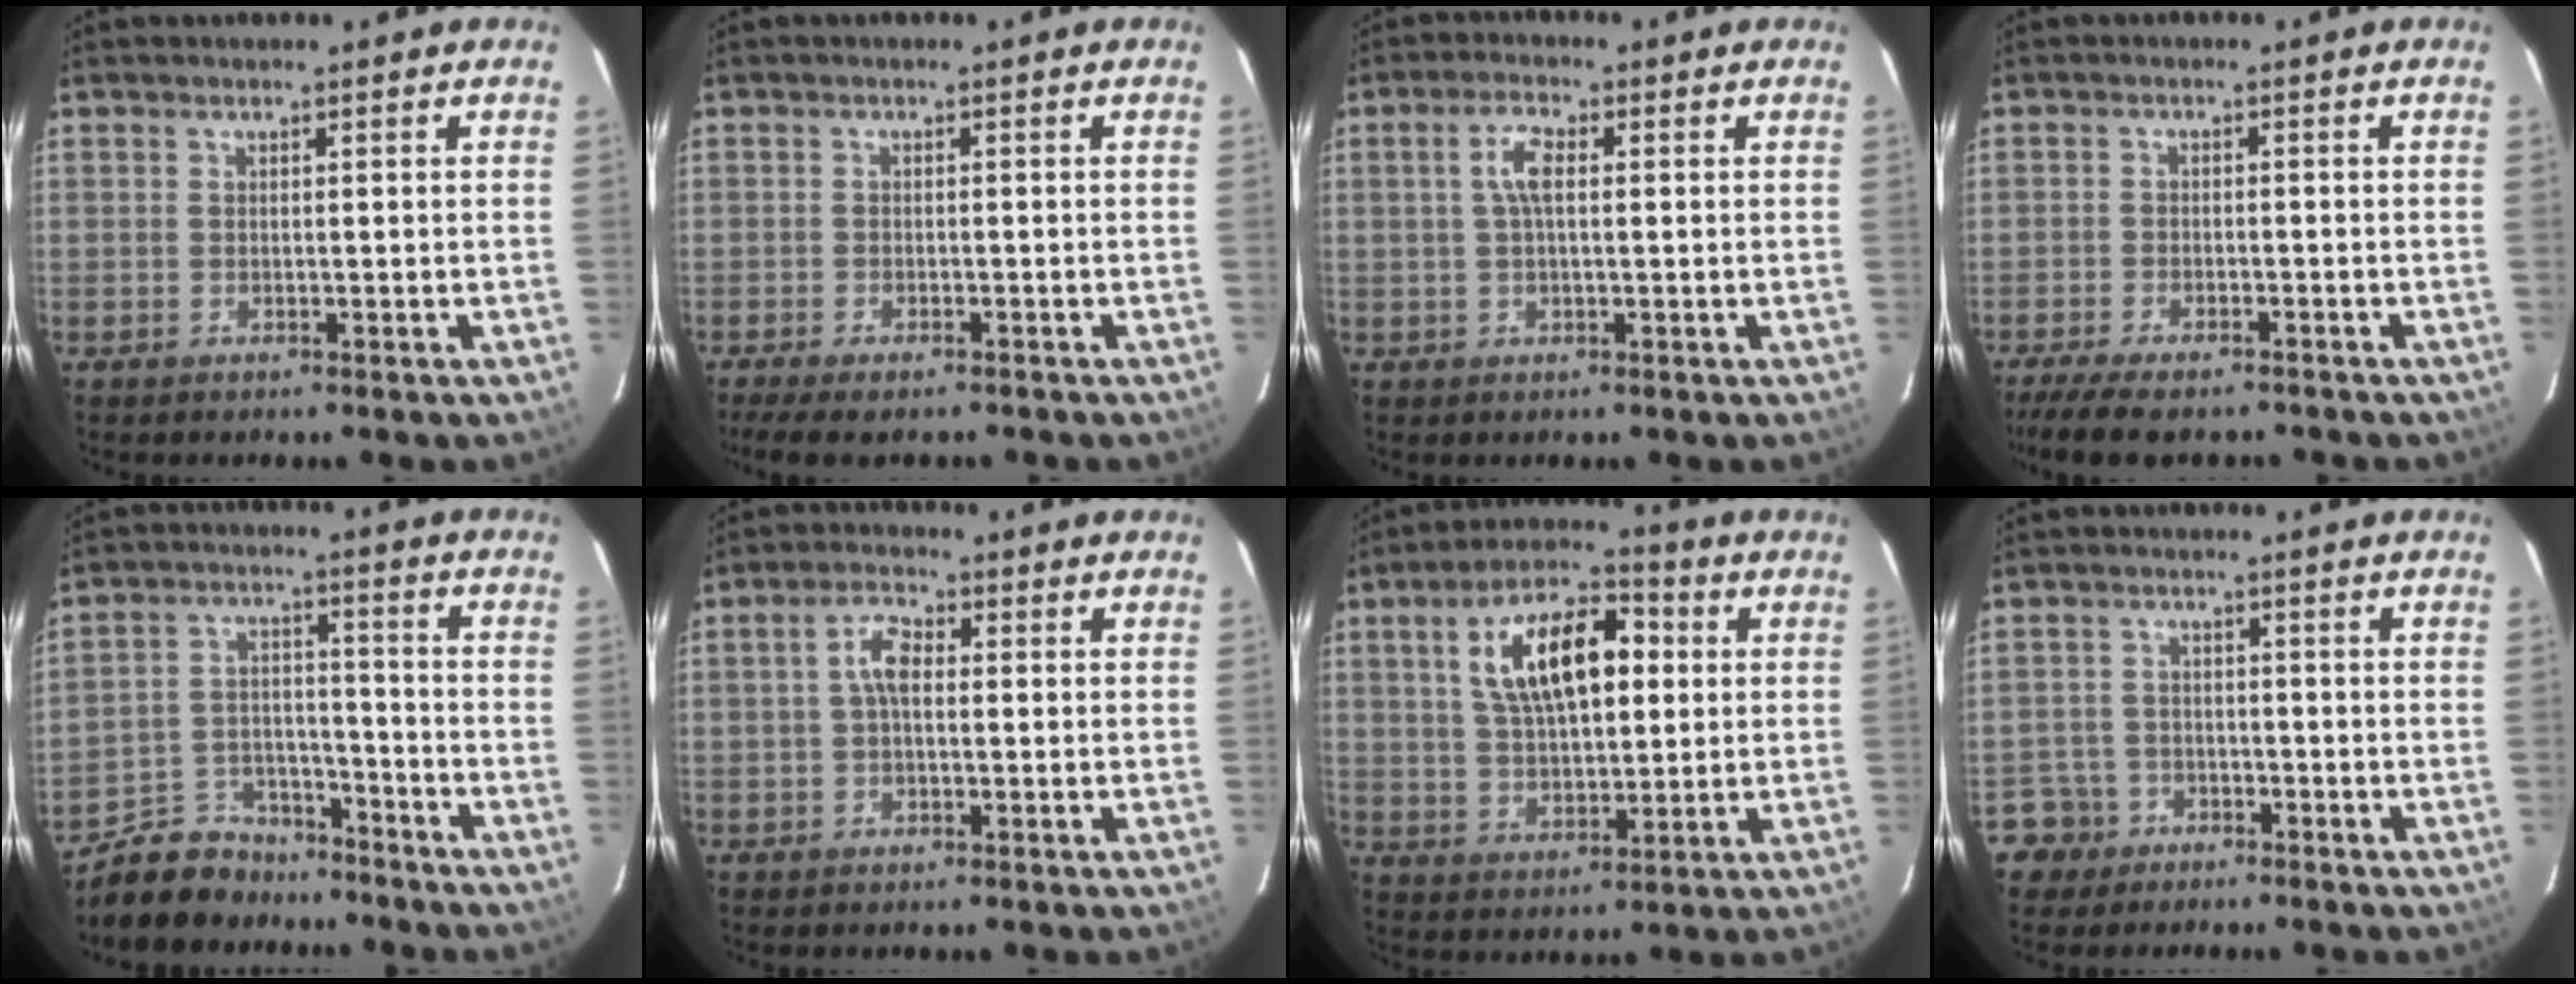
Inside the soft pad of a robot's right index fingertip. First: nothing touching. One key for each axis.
{"total": 7.5, "fx": -6.1, "fy": 2.0, "fz": 3.9, "tx": -0.094, "ty": -0.029, "tz": -0.101}
{"total": 4.1, "fx": 0.7, "fy": 1.5, "fz": 3.8, "tx": -0.078, "ty": 0.009, "tz": 0.013}
{"total": 10.4, "fx": -8.7, "fy": 2.7, "fz": 5.1, "tx": -0.118, "ty": -0.029, "tz": -0.145}
{"total": 11.2, "fx": -9.5, "fy": 5.5, "fz": 2.4, "tx": -0.072, "ty": 0.022, "tz": -0.150}
{"total": 4.3, "fx": 0.2, "fy": 2.2, "fz": 3.7, "tx": -0.074, "ty": 0.014, "tz": 0.003}
{"total": 15.2, "fx": 3.8, "fy": 7.2, "fz": 12.8, "tx": -0.225, "ty": 0.029, "tz": 0.067}
{"total": 4.8, "fx": -2.7, "fy": 4.0, "fz": -0.2, "tx": -0.004, "ty": 0.026, "tz": -0.050}